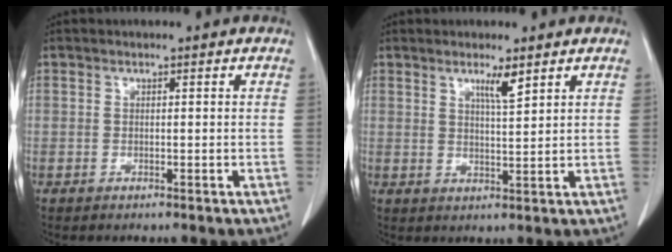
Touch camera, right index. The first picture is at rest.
{"total": 3.3, "force": [2.2, 0.1, 2.5], "torque": [-0.046, -0.005, 0.039]}